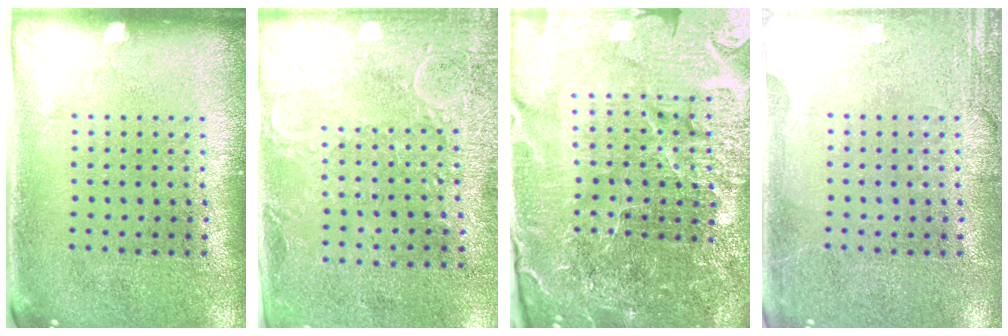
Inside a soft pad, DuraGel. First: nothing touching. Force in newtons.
{"total": 2.9, "press": 2.3, "slide": 1.7}
{"total": 6.5, "press": 5.7, "slide": 3.1}
{"total": 3.0, "press": 3.0, "slide": 0.4}